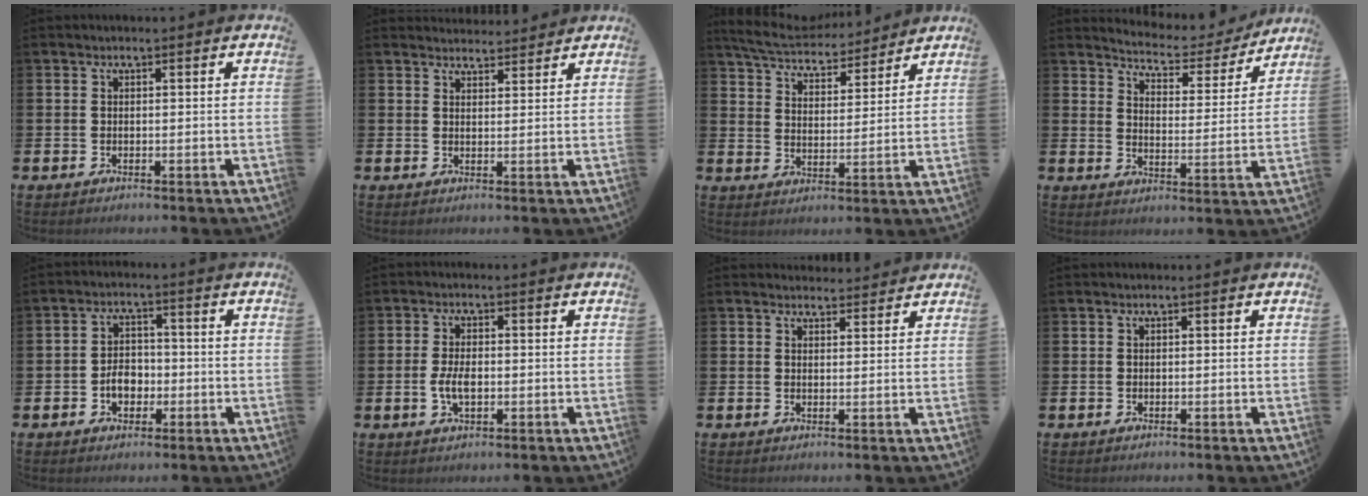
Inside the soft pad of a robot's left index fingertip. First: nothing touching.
{"total": 2.9, "force": [2.8, 0.6, -0.2], "torque": [0.007, -0.016, 0.051]}
{"total": 6.7, "force": [6.4, 1.4, 1.4], "torque": [-0.062, -0.036, 0.115]}
{"total": 4.8, "force": [4.7, 1.0, 0.4], "torque": [-0.031, -0.042, 0.074]}
{"total": 3.8, "force": [-1.1, 2.7, 2.3], "torque": [-0.029, -0.002, -0.027]}
{"total": 3.5, "force": [-0.4, 1.7, 3.1], "torque": [-0.063, 0.001, -0.010]}
{"total": 2.4, "force": [2.3, 0.6, -0.1], "torque": [0.006, -0.013, 0.041]}
{"total": 0.0}